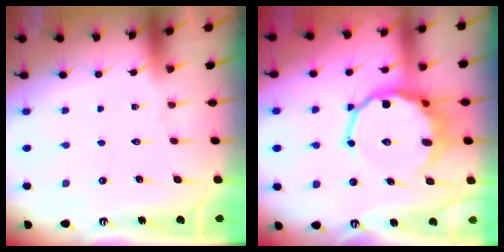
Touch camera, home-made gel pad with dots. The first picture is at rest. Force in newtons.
{"total": 12.9, "press": 12.4, "slide": 3.7}